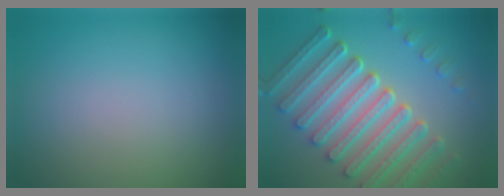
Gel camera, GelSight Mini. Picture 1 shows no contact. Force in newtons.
{"total": 8.1, "press": 6.1, "slide": 5.3}